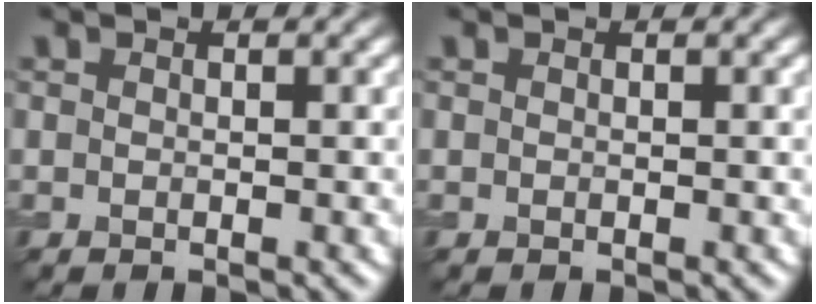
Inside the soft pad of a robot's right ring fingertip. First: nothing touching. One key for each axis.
{"total": 0.0}